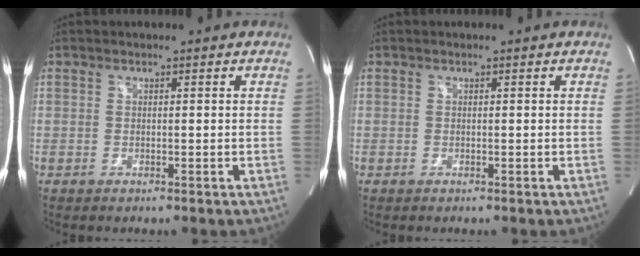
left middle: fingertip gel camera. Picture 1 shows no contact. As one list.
[{"total": 0.0}]